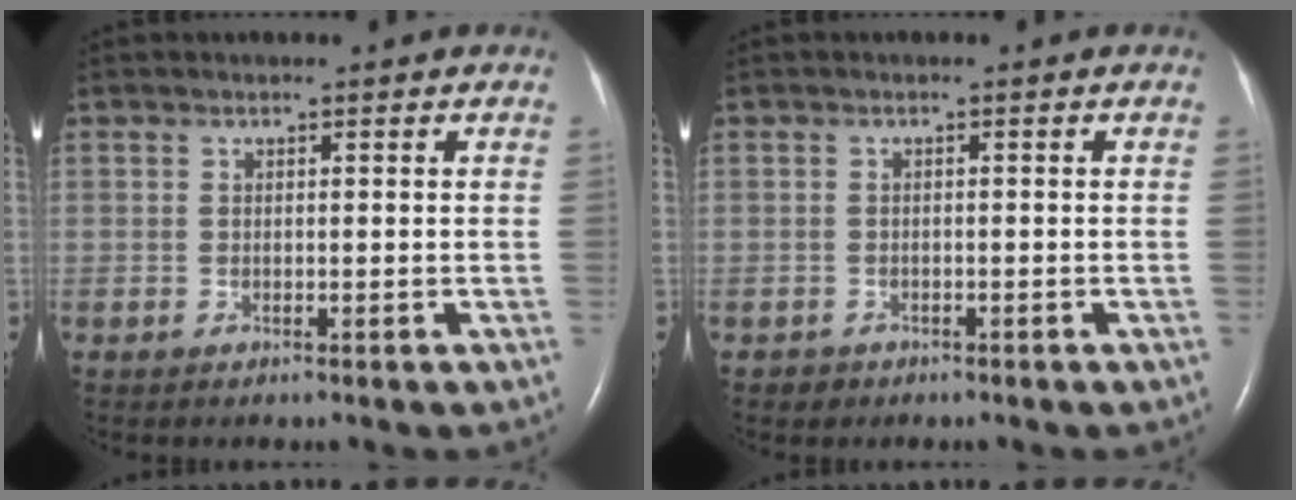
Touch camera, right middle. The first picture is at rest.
{"total": 1.1, "force": [-0.7, 0.8, -0.1], "torque": [-0.002, 0.003, -0.013]}